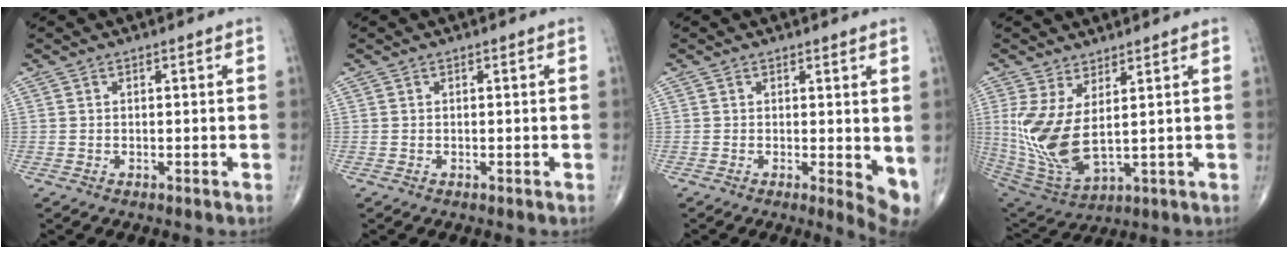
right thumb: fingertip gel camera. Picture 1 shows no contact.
{"total": 0.0}
{"total": 5.0, "force": [0.3, 1.8, 4.7], "torque": [-0.058, -0.013, 0.005]}
{"total": 13.1, "force": [2.2, 5.6, 11.6], "torque": [-0.259, -0.029, 0.066]}